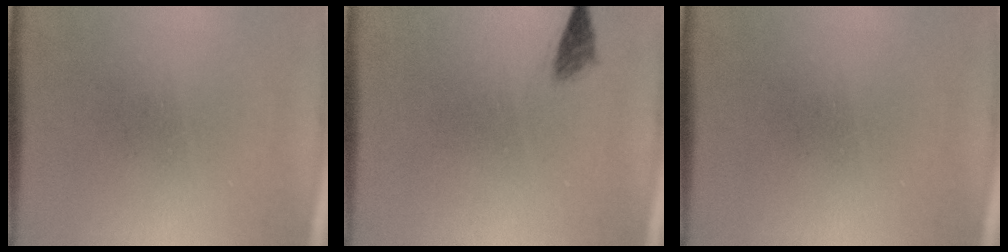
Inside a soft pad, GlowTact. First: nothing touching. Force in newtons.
{"total": 1.3}
{"total": 0.0}